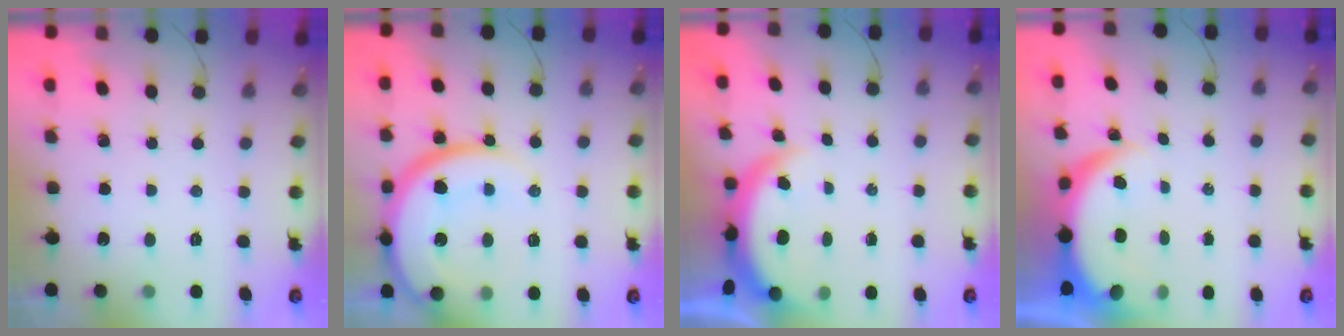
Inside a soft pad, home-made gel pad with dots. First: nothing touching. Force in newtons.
{"total": 17.2, "press": 17.1, "slide": 1.4}
{"total": 5.4, "press": 5.3, "slide": 0.4}
{"total": 5.9, "press": 5.9, "slide": 0.5}